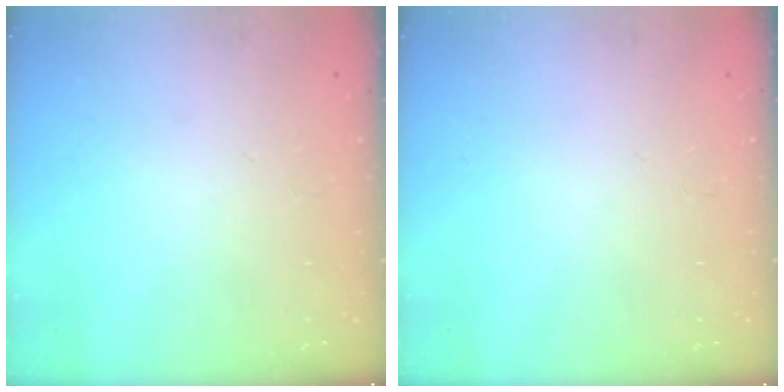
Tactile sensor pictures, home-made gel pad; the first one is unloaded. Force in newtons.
{"total": 0.0}